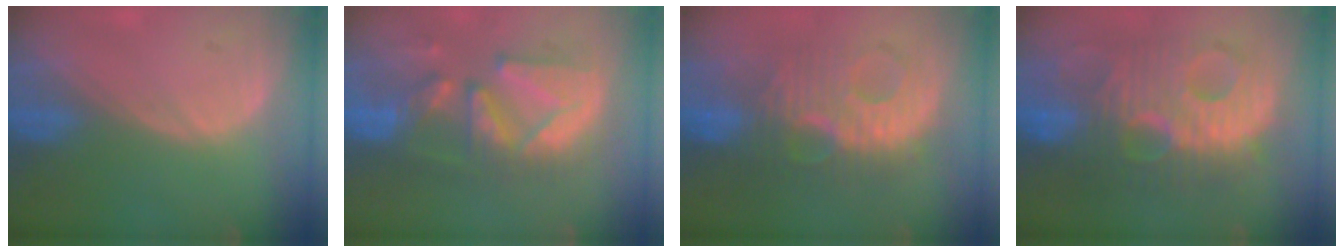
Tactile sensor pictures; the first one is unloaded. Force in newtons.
{"total": 11.2, "press": 10.7, "slide": 3.2}
{"total": 9.6, "press": 9.6, "slide": 0.1}
{"total": 13.1, "press": 13.1, "slide": 1.1}